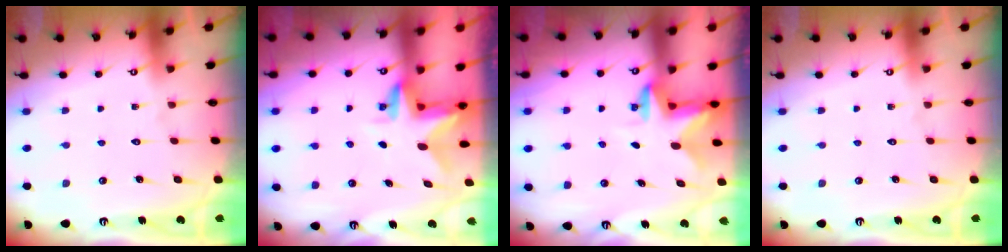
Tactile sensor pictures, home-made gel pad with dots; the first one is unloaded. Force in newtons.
{"total": 3.2, "press": 3.2, "slide": 0.3}
{"total": 2.5, "press": 2.5, "slide": 0.5}
{"total": 0.0}